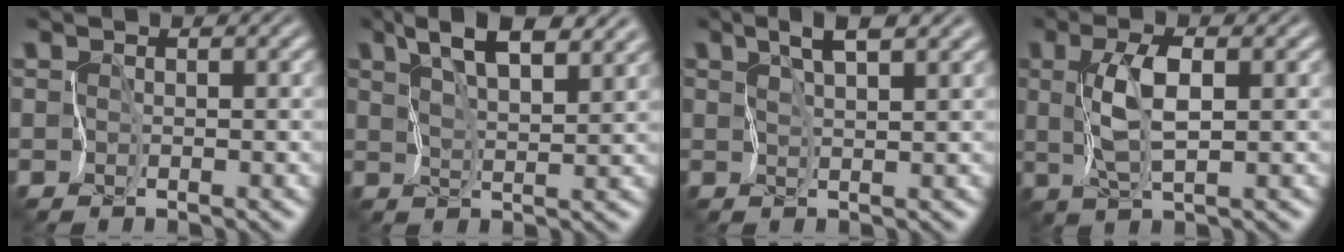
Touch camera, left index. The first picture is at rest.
{"total": 5.9, "force": [4.0, 1.8, 3.9], "torque": [-0.076, 0.010, 0.065]}
{"total": 2.7, "force": [1.9, 0.2, 2.0], "torque": [-0.045, 0.002, 0.036]}
{"total": 3.5, "force": [0.4, 1.1, 3.4], "torque": [-0.077, -0.001, 0.009]}